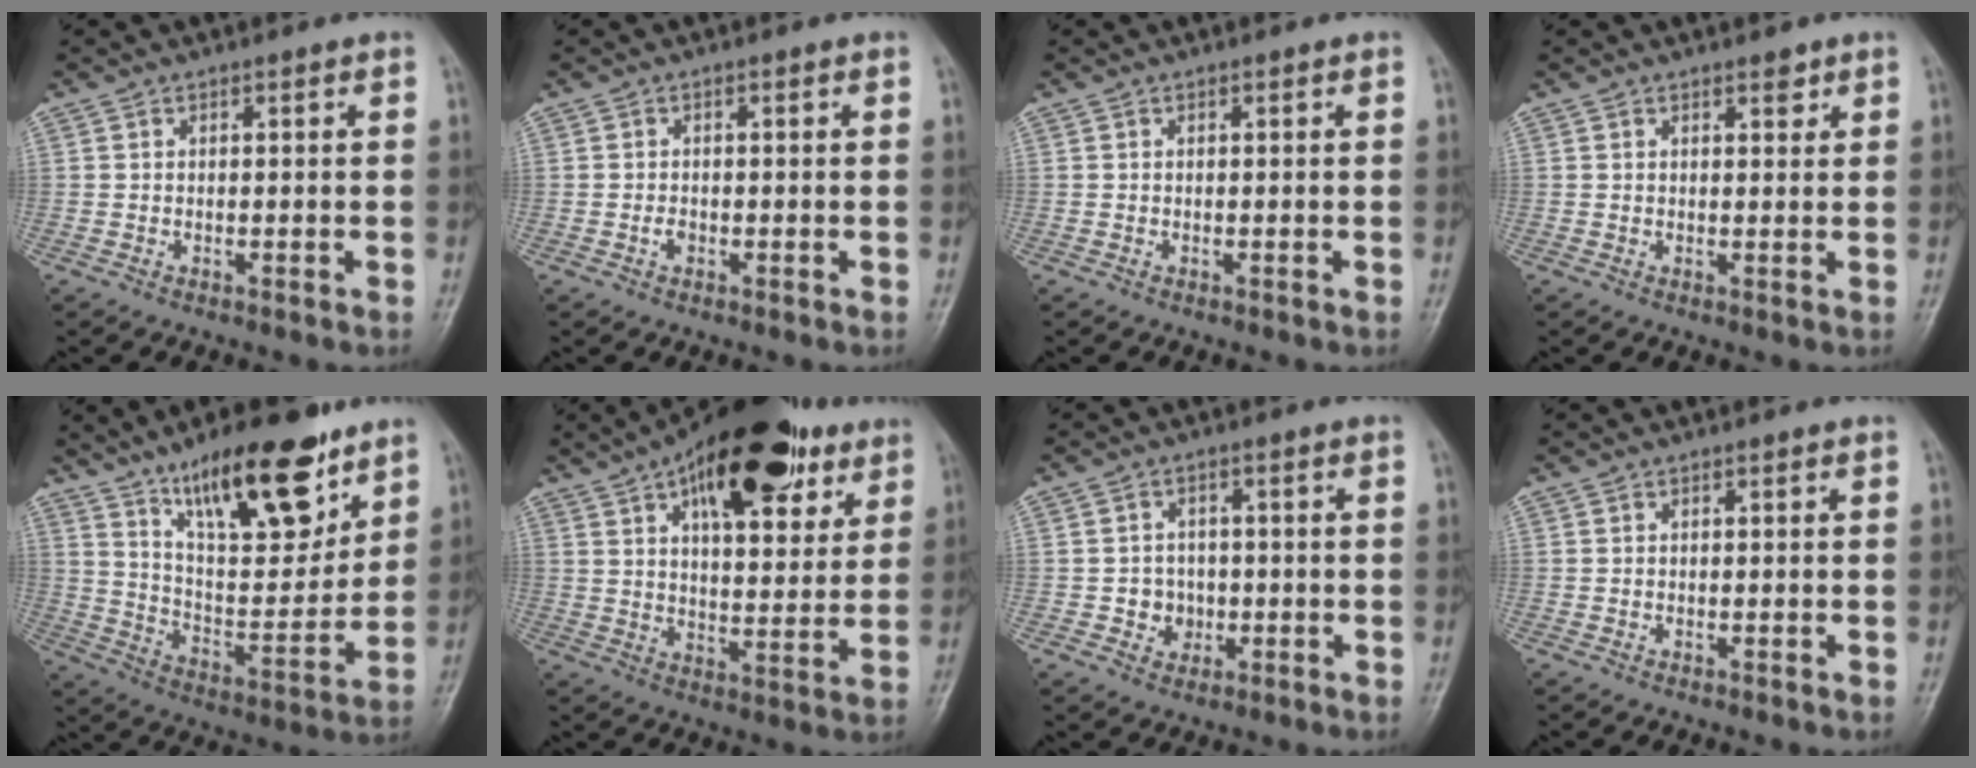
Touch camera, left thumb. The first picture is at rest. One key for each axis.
{"total": 1.3, "fx": -0.5, "fy": 0.9, "fz": 0.8, "tx": -0.013, "ty": 0.001, "tz": -0.011}
{"total": 0.0}
{"total": 1.8, "fx": 1.3, "fy": 0.9, "fz": 1.0, "tx": -0.003, "ty": -0.006, "tz": 0.016}
{"total": 20.9, "fx": 13.6, "fy": 7.3, "fz": 14.1, "tx": -0.180, "ty": -0.071, "tz": 0.232}
{"total": 23.4, "fx": 12.5, "fy": 10.5, "fz": 16.7, "tx": -0.218, "ty": -0.020, "tz": 0.191}
{"total": 4.2, "fx": -0.8, "fy": 3.9, "fz": 1.5, "tx": 0.004, "ty": 0.008, "tz": -0.012}
{"total": 0.0}